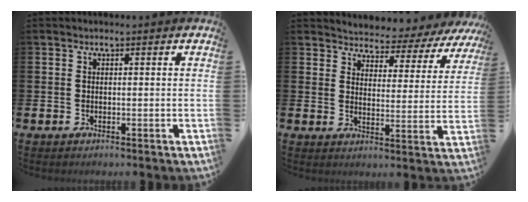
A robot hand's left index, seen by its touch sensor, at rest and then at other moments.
{"total": 4.0, "force": [3.8, 1.1, -0.1], "torque": [-0.012, -0.043, 0.057]}